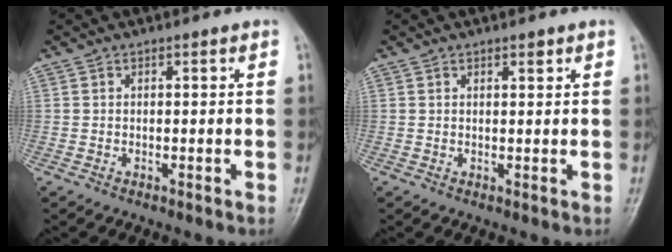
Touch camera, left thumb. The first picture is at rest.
{"total": 1.3, "force": [0.9, 0.5, 0.8], "torque": [-0.006, -0.005, 0.013]}